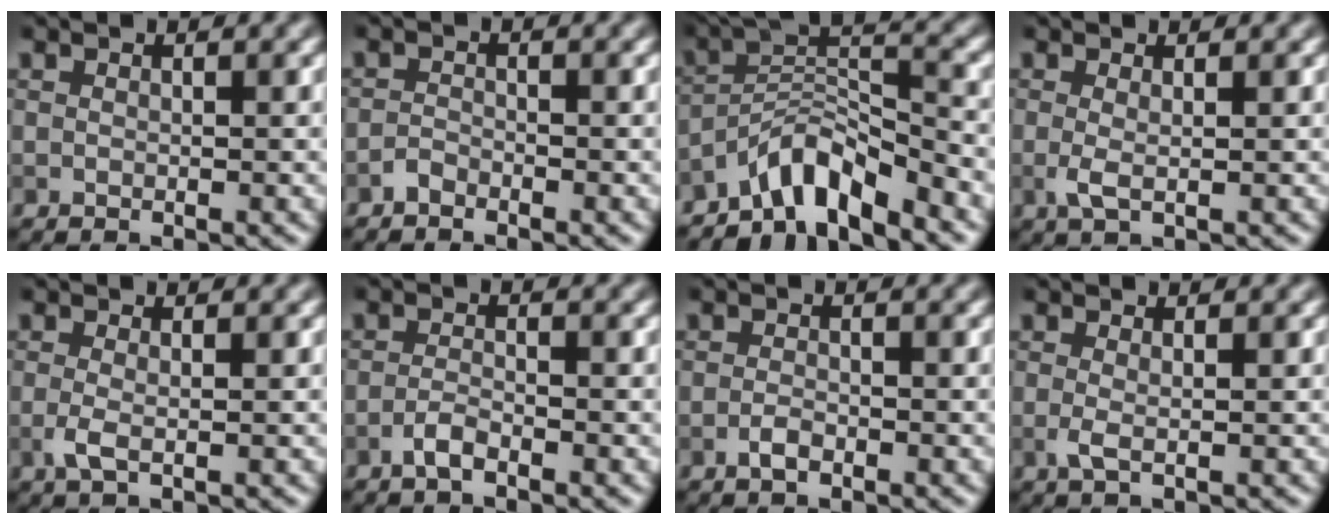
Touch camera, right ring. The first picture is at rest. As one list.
[{"total": 0.9, "force": [-0.9, 0.3, 0.2], "torque": [-0.003, 0.002, -0.019]}, {"total": 5.8, "force": [-4.8, 1.2, 3.1], "torque": [-0.047, 0.009, -0.095]}, {"total": 1.5, "force": [-0.1, 0.3, 1.5], "torque": [-0.031, -0.002, -0.002]}, {"total": 1.6, "force": [-0.3, 0.4, 1.5], "torque": [-0.034, -0.004, -0.009]}, {"total": 1.6, "force": [-1.1, 0.4, 1.1], "torque": [-0.022, 0.004, -0.025]}, {"total": 1.3, "force": [-0.7, 0.5, 0.9], "torque": [-0.018, 0.001, -0.016]}, {"total": 1.4, "force": [-0.1, 0.3, 1.3], "torque": [-0.028, -0.002, -0.003]}]